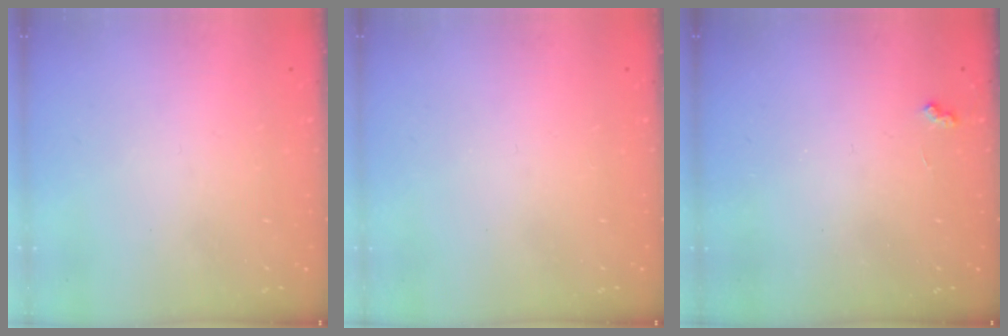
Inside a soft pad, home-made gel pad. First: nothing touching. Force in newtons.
{"total": 0.0}
{"total": 2.9, "press": 2.8, "slide": 0.6}